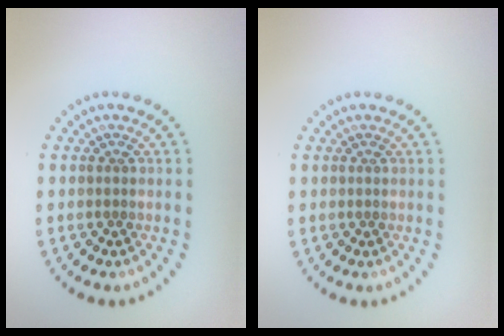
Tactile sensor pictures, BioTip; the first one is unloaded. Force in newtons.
{"total": 0.0}